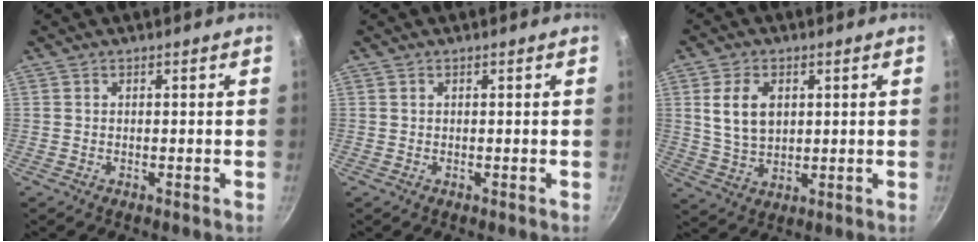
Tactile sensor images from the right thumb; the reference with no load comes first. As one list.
[{"total": 0.0}, {"total": 8.6, "force": [2.3, 5.7, 6.1], "torque": [-0.100, -0.009, 0.051]}]